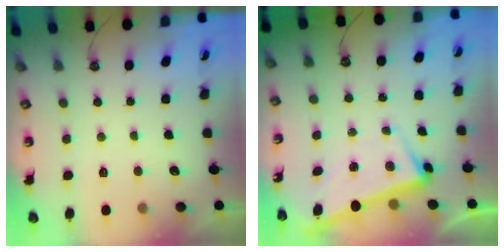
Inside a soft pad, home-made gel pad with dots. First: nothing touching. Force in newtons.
{"total": 3.2, "press": 3.0, "slide": 1.1}